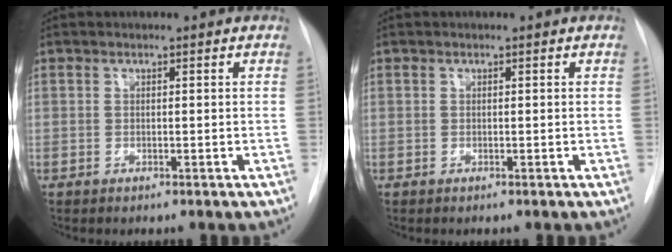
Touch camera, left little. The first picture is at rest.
{"total": 0.0}